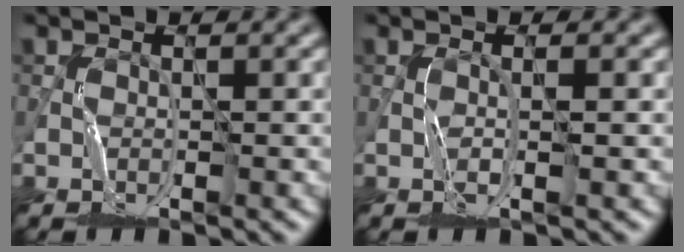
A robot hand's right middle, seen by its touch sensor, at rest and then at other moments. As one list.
[{"total": 0.9, "force": [0.0, 0.0, 0.9], "torque": [-0.016, 0.000, -0.002]}]